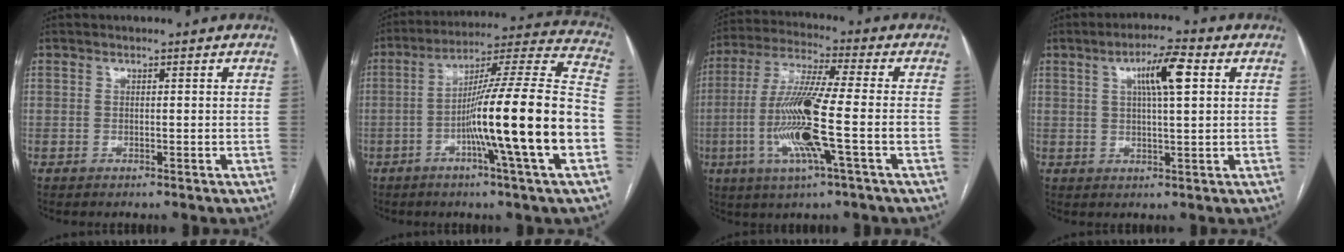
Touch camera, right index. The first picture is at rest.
{"total": 21.4, "force": [-5.9, -0.9, 20.5], "torque": [-0.302, 0.003, -0.103]}
{"total": 14.2, "force": [-3.3, 0.1, 13.8], "torque": [-0.279, -0.010, -0.068]}
{"total": 7.0, "force": [2.3, 0.8, 6.5], "torque": [-0.116, 0.010, 0.037]}